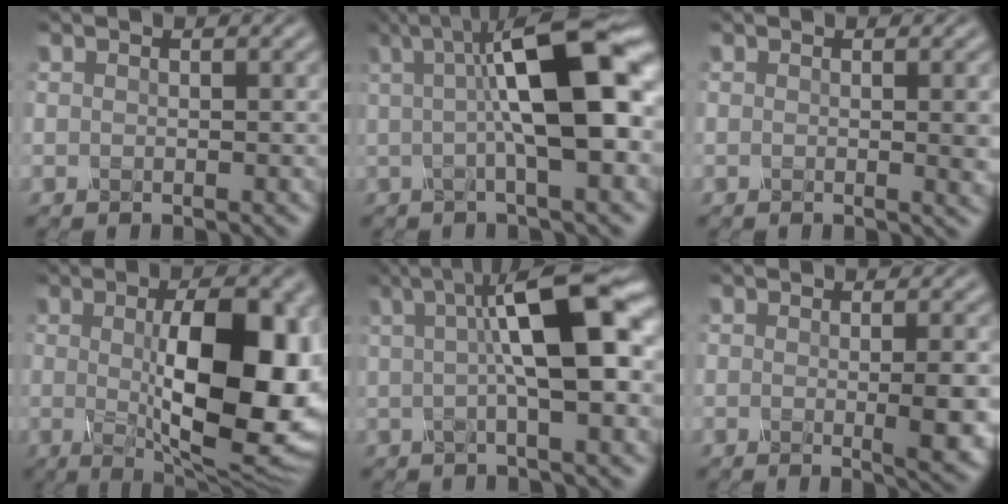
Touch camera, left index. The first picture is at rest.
{"total": 10.9, "force": [1.9, 2.7, 10.4], "torque": [-0.139, 0.022, 0.023]}
{"total": 2.0, "force": [0.0, 0.4, 1.9], "torque": [-0.022, -0.002, -0.001]}
{"total": 12.8, "force": [0.1, 4.5, 12.0], "torque": [-0.153, 0.001, 0.001]}
{"total": 9.2, "force": [1.8, 2.0, 8.8], "torque": [-0.118, 0.017, 0.022]}
{"total": 4.1, "force": [-0.4, 0.8, 4.0], "torque": [-0.054, -0.004, -0.003]}